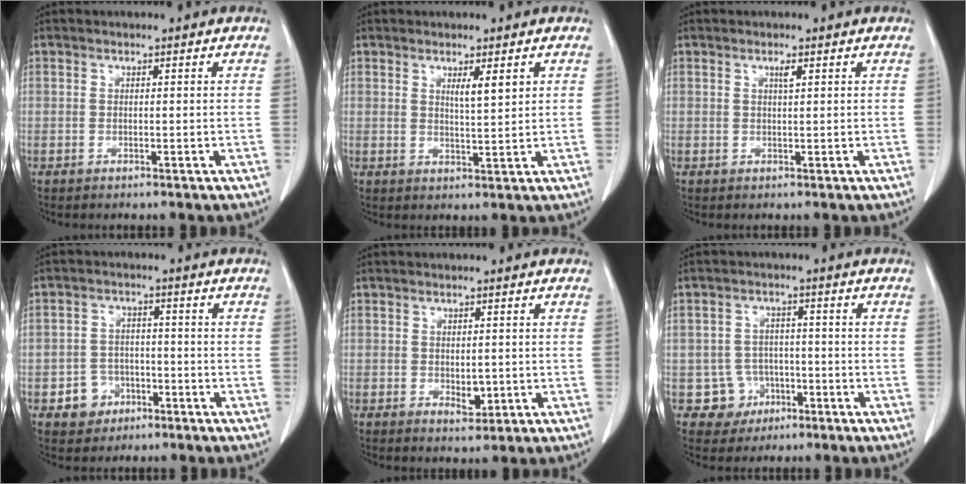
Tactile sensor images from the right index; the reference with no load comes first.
{"total": 3.1, "force": [1.5, 0.3, 2.7], "torque": [-0.048, -0.005, 0.027]}
{"total": 0.9, "force": [0.5, 0.0, 0.8], "torque": [-0.018, -0.001, 0.010]}
{"total": 4.9, "force": [-2.3, 4.2, 1.0], "torque": [-0.012, 0.013, -0.031]}
{"total": 2.4, "force": [-0.3, 1.4, 2.0], "torque": [-0.024, -0.001, 0.005]}
{"total": 4.9, "force": [-1.9, 4.6, 0.0], "torque": [0.009, 0.016, -0.025]}